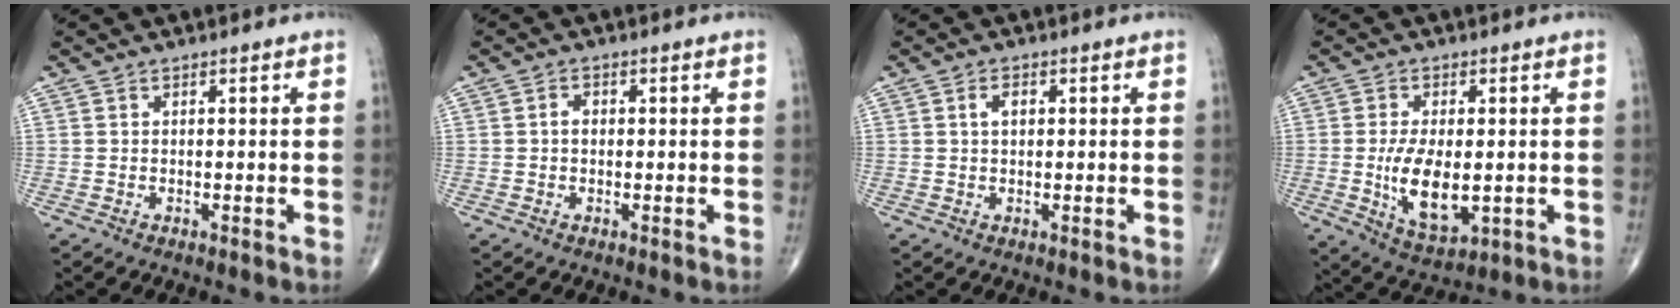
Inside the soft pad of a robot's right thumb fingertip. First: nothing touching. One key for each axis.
{"total": 1.7, "fx": 0.0, "fy": 1.3, "fz": 1.1, "tx": -0.013, "ty": 0.008, "tz": -0.002}
{"total": 2.3, "fx": 0.5, "fy": 1.4, "fz": 1.8, "tx": -0.029, "ty": 0.006, "tz": 0.009}
{"total": 8.5, "fx": -0.9, "fy": 4.3, "fz": 7.3, "tx": -0.120, "ty": -0.018, "tz": -0.005}